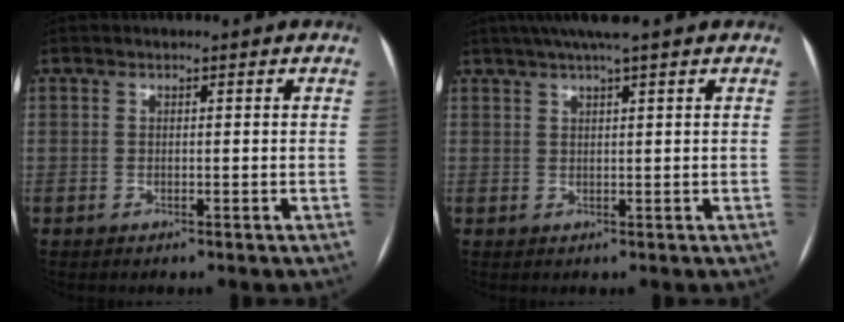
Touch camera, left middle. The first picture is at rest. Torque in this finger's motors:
{"motor_torque": [0.34, -0.35, 0.02, 0.06]}